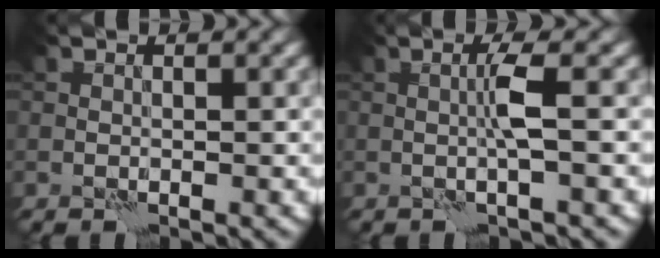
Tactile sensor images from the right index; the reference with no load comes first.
{"total": 2.0, "force": [-0.2, -0.5, 1.9], "torque": [-0.042, 0.004, -0.005]}